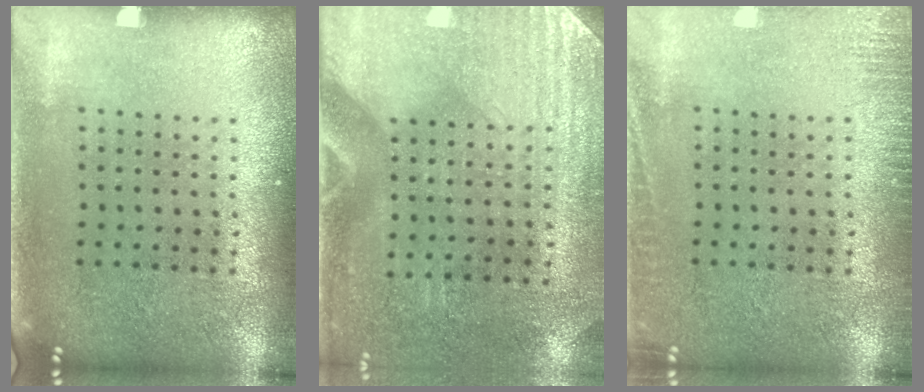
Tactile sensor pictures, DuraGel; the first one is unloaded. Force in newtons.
{"total": 3.0, "press": 2.6, "slide": 1.5}
{"total": 1.9, "press": 1.9, "slide": 0.4}